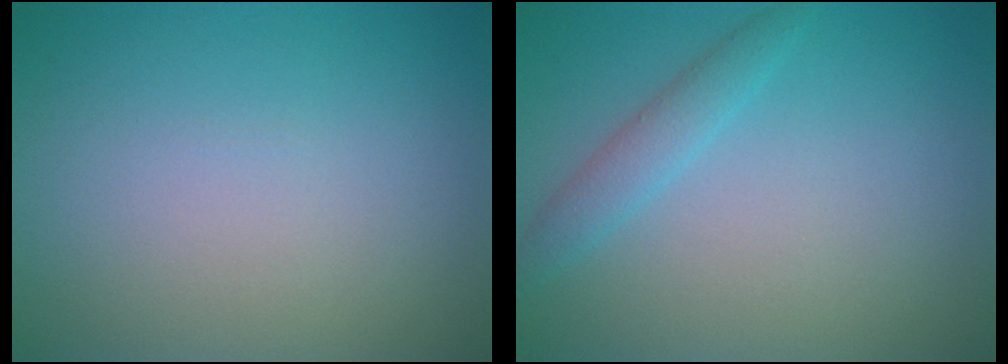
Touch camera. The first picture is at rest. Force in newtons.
{"total": 1.9, "press": 1.9, "slide": 0.1}